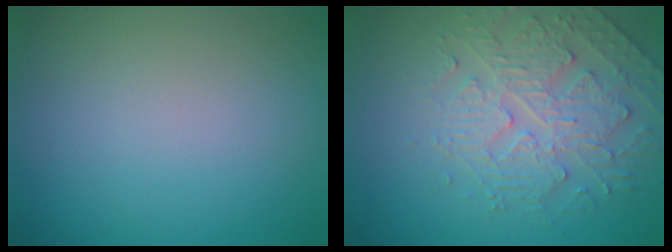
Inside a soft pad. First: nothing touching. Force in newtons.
{"total": 4.8, "press": 3.8, "slide": 2.8}